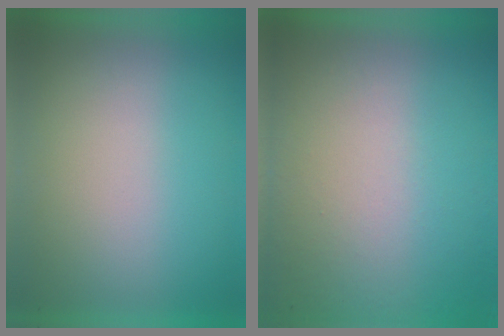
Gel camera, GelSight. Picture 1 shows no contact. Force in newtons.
{"total": 8.1}